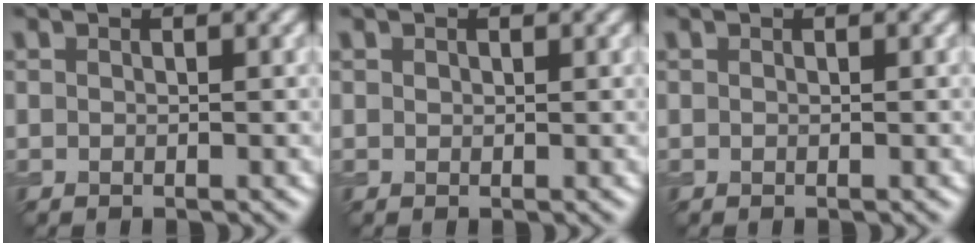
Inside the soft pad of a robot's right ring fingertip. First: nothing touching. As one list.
[{"total": 0.5, "force": [0.4, 0.4, 0.1], "torque": [0.000, 0.000, 0.006]}, {"total": 0.0}]